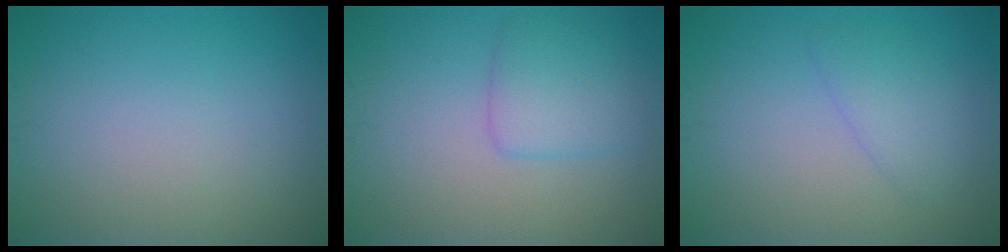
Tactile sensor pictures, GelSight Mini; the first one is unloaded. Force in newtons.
{"total": 2.8, "press": 2.8, "slide": 0.2}
{"total": 2.0, "press": 2.0, "slide": 0.2}